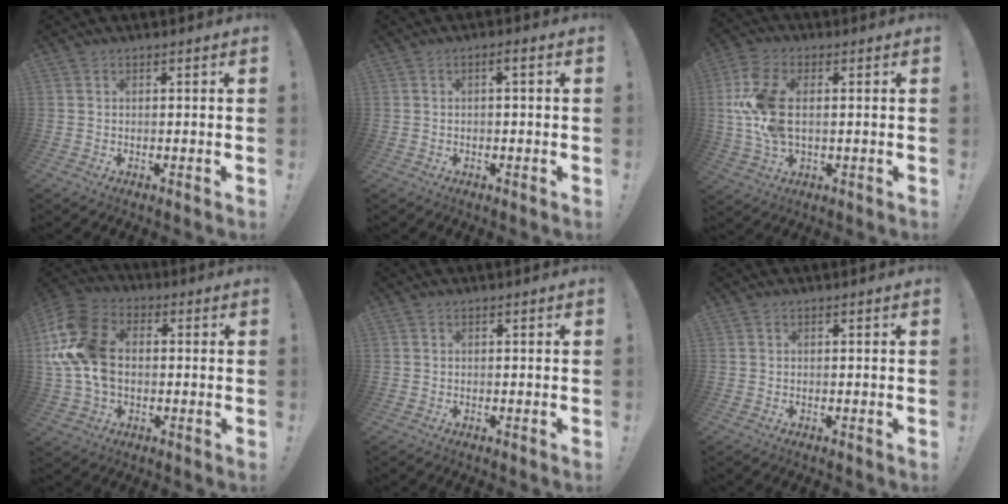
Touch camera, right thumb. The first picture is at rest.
{"total": 1.7, "force": [-0.7, 0.2, 1.5], "torque": [-0.030, 0.006, -0.014]}
{"total": 13.8, "force": [1.1, 7.8, 11.4], "torque": [-0.226, -0.005, 0.023]}
{"total": 17.5, "force": [0.9, 12.7, 12.0], "torque": [-0.232, 0.016, 0.023]}
{"total": 0.0}
{"total": 0.0}